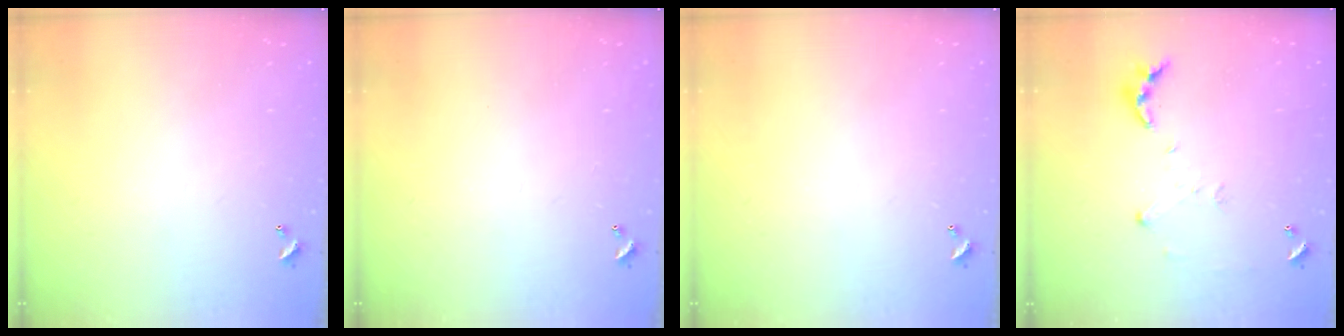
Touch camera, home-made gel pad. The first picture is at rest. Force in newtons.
{"total": 0.0}
{"total": 0.0}
{"total": 7.0, "press": 7.0, "slide": 0.5}